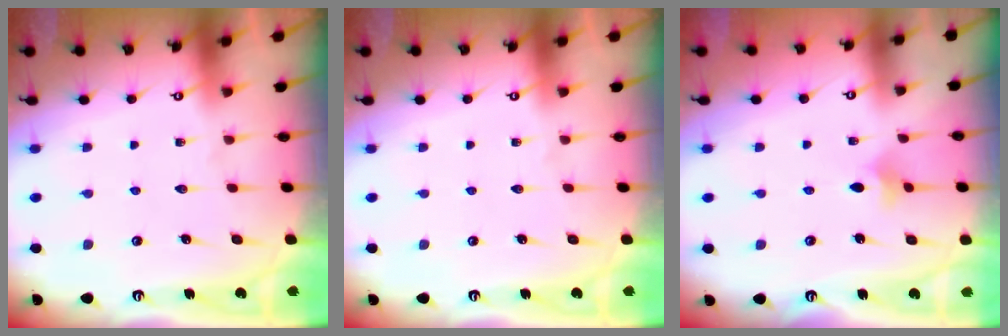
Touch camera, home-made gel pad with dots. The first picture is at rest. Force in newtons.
{"total": 0.0}
{"total": 4.2, "press": 4.1, "slide": 1.0}